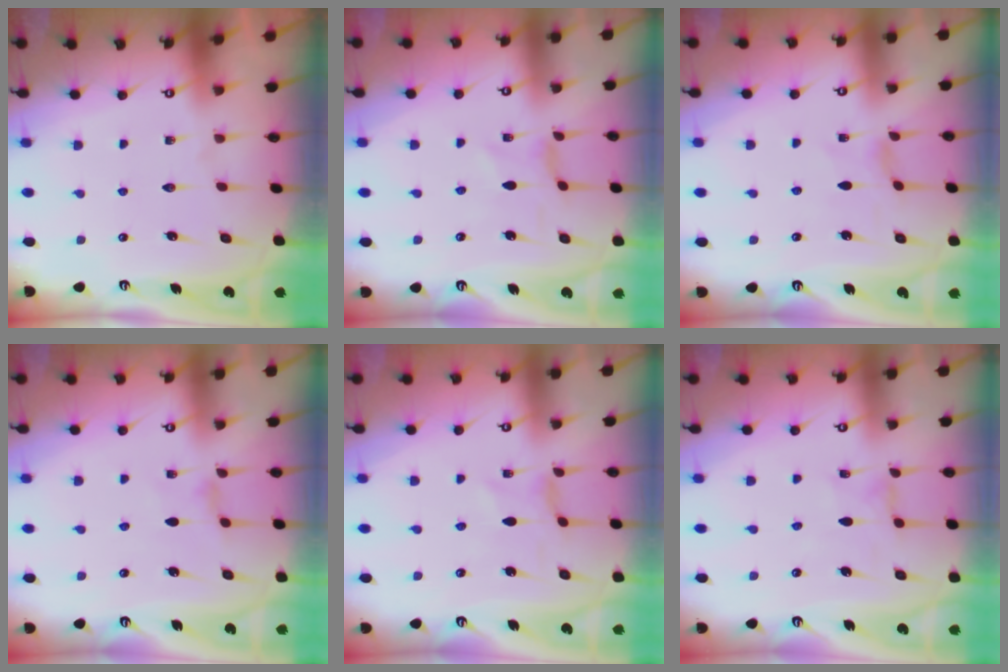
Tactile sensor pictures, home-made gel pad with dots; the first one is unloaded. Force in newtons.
{"total": 0.0}
{"total": 1.1, "press": 1.1, "slide": 0.2}
{"total": 1.9, "press": 1.8, "slide": 0.5}
{"total": 0.0}
{"total": 0.6, "press": 0.6, "slide": 0.3}